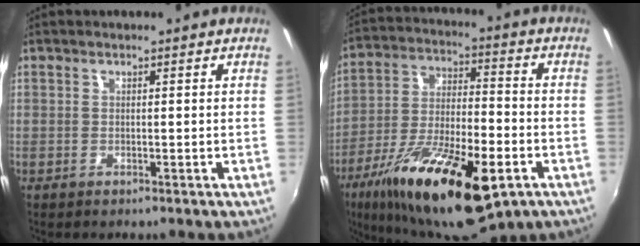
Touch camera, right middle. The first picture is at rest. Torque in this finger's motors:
{"motor_torque": [1.19, -0.95, 0.77, 0.21]}